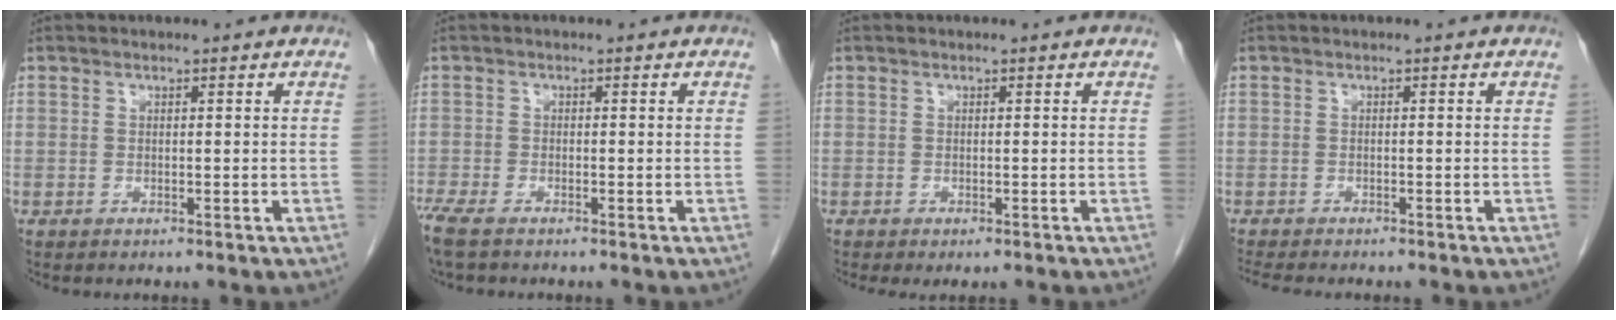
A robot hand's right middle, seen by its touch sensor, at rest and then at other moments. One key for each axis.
{"total": 5.0, "fx": -3.9, "fy": 1.2, "fz": 2.9, "tx": -0.064, "ty": -0.015, "tz": -0.072}
{"total": 1.3, "fx": -1.0, "fy": 0.4, "fz": 0.7, "tx": -0.008, "ty": -0.005, "tz": -0.013}
{"total": 5.9, "fx": -5.0, "fy": 1.2, "fz": 2.7, "tx": -0.039, "ty": -0.010, "tz": -0.075}